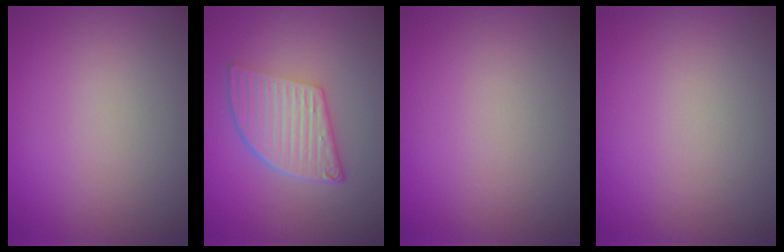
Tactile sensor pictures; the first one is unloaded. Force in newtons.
{"total": 6.1, "press": 4.1, "slide": 4.5}
{"total": 0.0}
{"total": 0.0}